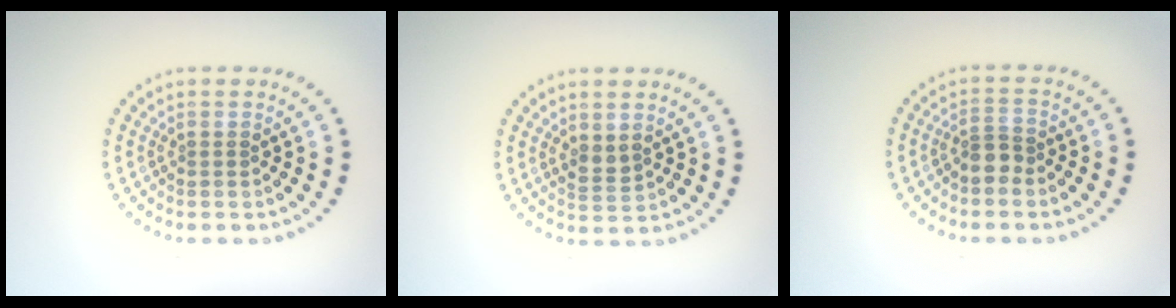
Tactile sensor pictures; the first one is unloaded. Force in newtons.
{"total": 1.2, "press": 1.2, "slide": 0.5}
{"total": 1.9, "press": 1.6, "slide": 1.1}